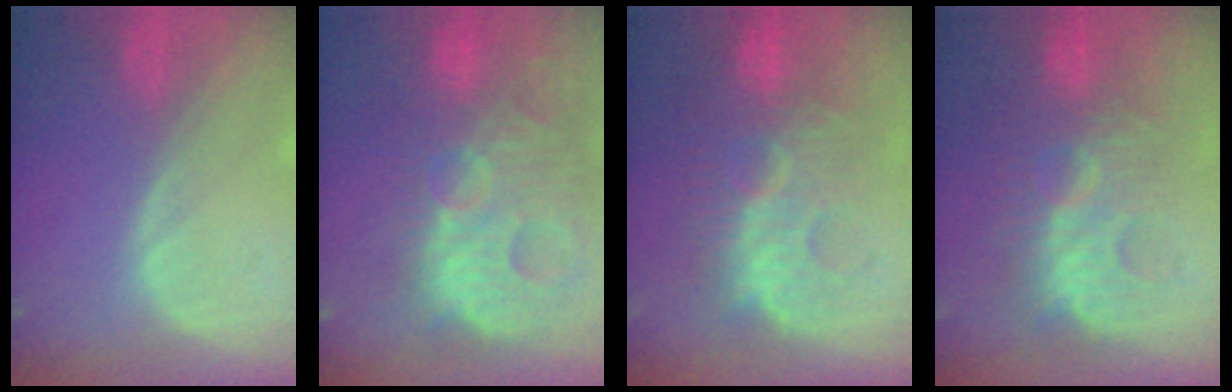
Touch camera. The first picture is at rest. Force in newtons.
{"total": 14.6, "press": 12.6, "slide": 7.3}
{"total": 10.6, "press": 9.9, "slide": 3.8}
{"total": 9.0, "press": 8.8, "slide": 1.7}